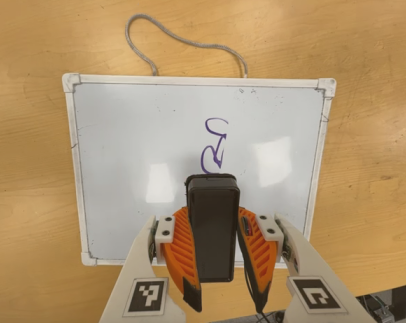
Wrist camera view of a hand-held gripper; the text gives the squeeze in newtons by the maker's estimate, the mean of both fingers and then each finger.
{"total": 8.0, "left": 6.5, "right": 9.4}